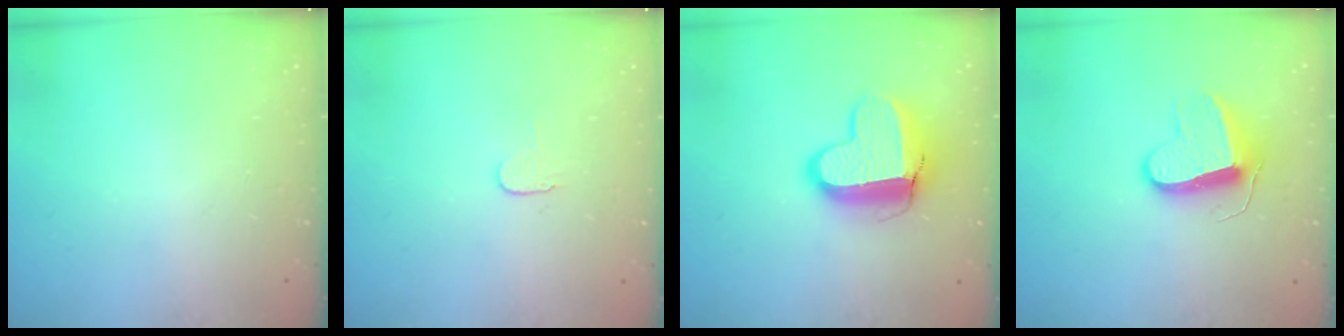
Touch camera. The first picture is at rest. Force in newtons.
{"total": 3.9, "press": 3.8, "slide": 0.4}
{"total": 12.7, "press": 12.6, "slide": 1.1}
{"total": 10.6, "press": 10.6, "slide": 0.2}